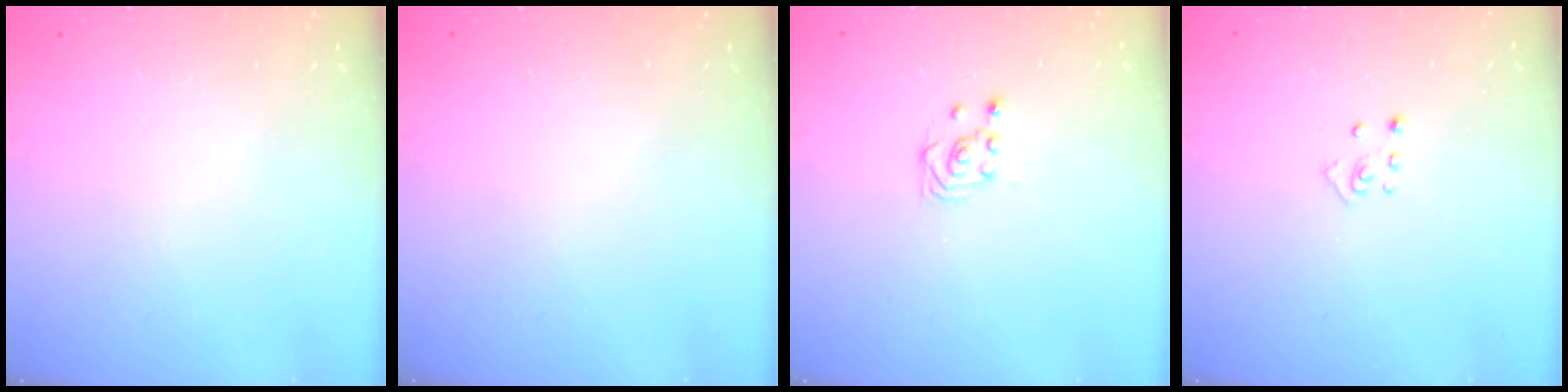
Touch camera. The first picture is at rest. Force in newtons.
{"total": 0.0}
{"total": 2.7, "press": 2.4, "slide": 1.3}
{"total": 3.4, "press": 3.4, "slide": 0.3}